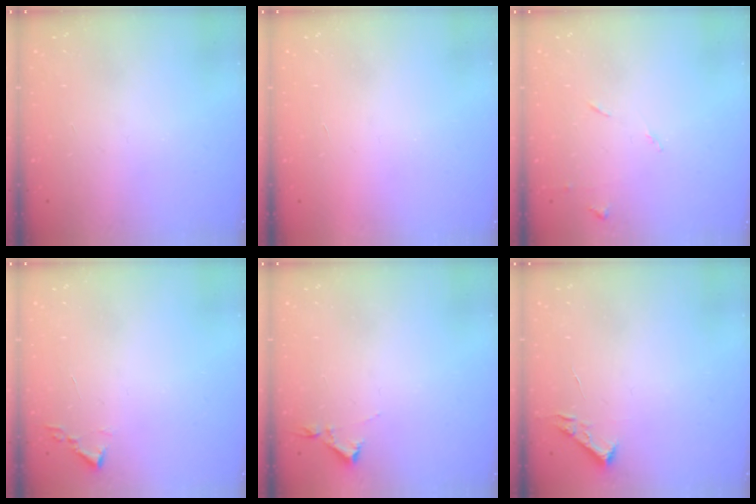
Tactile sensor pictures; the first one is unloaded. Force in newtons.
{"total": 1.7, "press": 1.7, "slide": 0.1}
{"total": 5.3, "press": 5.2, "slide": 0.7}
{"total": 1.9, "press": 1.8, "slide": 0.3}
{"total": 2.9, "press": 2.9, "slide": 0.5}
{"total": 2.7, "press": 2.7, "slide": 0.4}